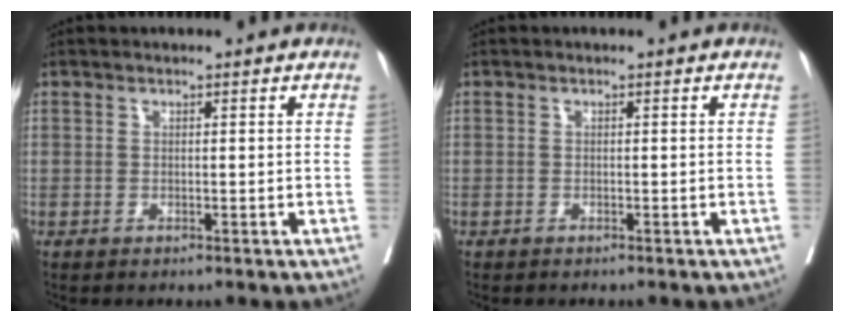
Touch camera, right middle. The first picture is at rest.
{"total": 0.7, "force": [0.1, -0.7, -0.1], "torque": [0.001, -0.001, -0.003]}